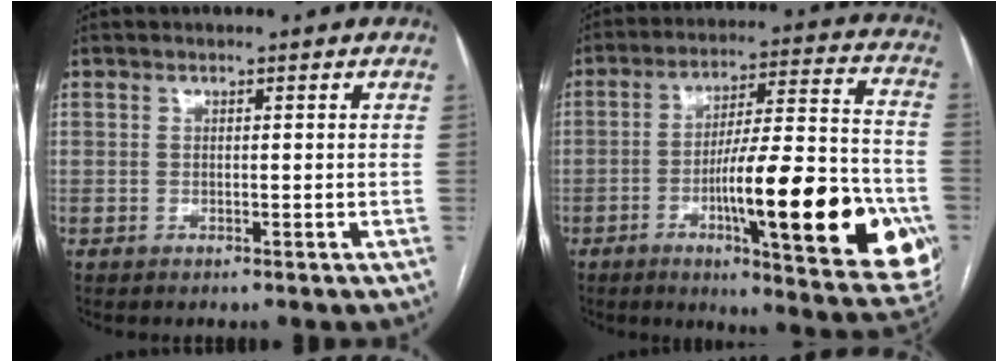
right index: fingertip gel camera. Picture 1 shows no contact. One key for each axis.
{"total": 25.5, "fx": -7.6, "fy": 3.6, "fz": 24.1, "tx": -0.287, "ty": 0.001, "tz": -0.095}